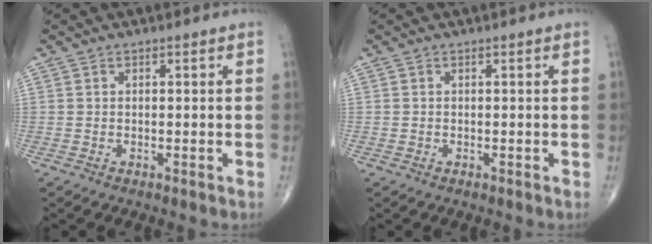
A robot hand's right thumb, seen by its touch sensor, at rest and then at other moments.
{"total": 0.0}